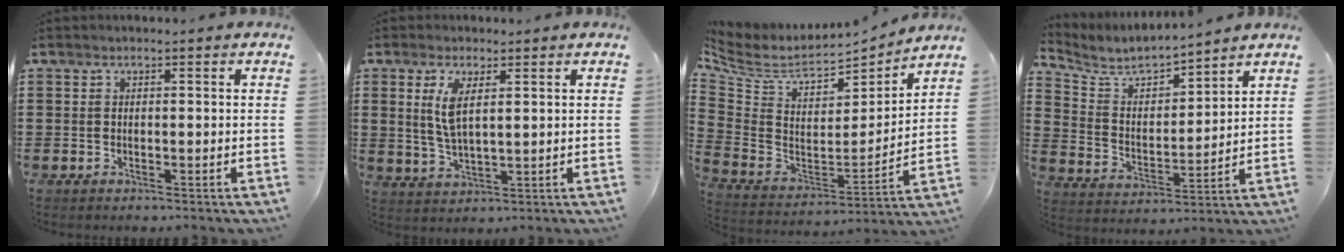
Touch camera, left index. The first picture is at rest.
{"total": 5.3, "force": [1.9, 2.1, 4.5], "torque": [-0.096, 0.006, 0.033]}
{"total": 6.6, "force": [5.6, 2.4, 2.7], "torque": [-0.086, -0.044, 0.094]}
{"total": 6.4, "force": [5.9, 1.4, 2.0], "torque": [-0.070, -0.037, 0.099]}